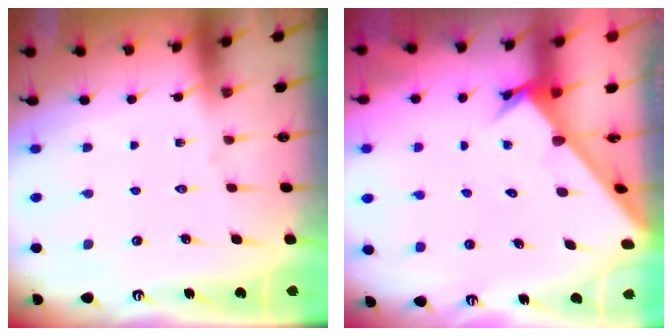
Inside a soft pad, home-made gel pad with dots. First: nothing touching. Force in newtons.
{"total": 2.7, "press": 2.7, "slide": 0.3}